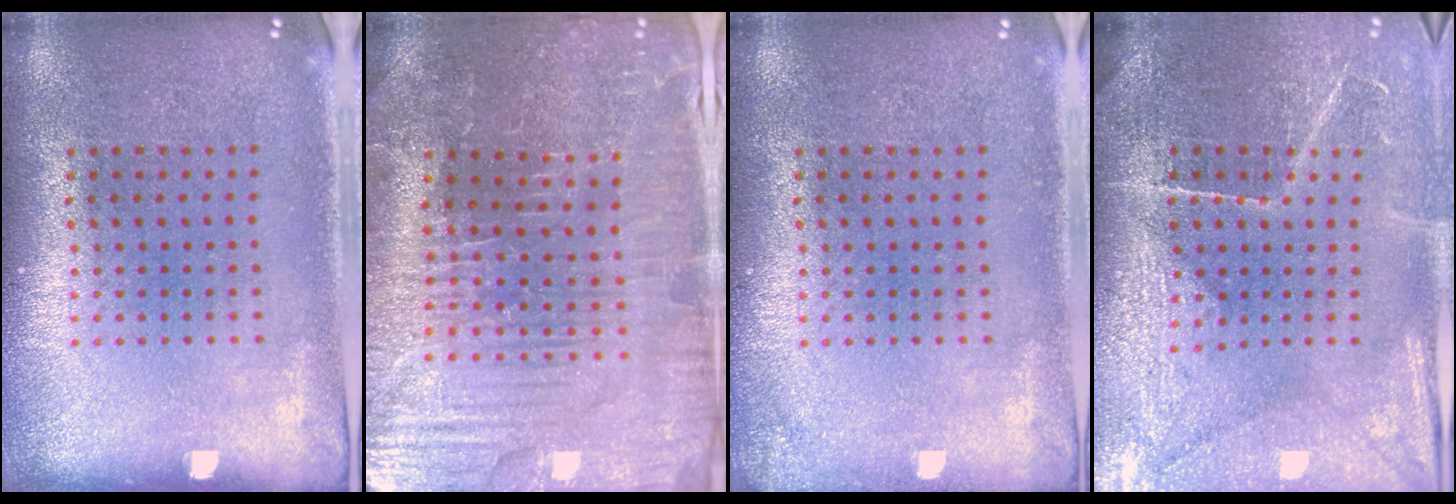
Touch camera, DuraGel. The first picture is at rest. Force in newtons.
{"total": 3.8, "press": 3.8, "slide": 0.4}
{"total": 0.9, "press": 0.9, "slide": 0.1}
{"total": 3.9, "press": 3.8, "slide": 1.1}